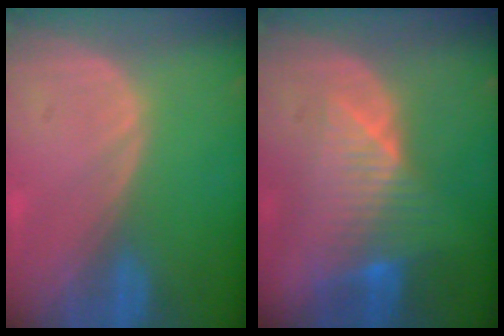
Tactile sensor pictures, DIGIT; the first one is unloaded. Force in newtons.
{"total": 7.9, "press": 6.9, "slide": 3.8}